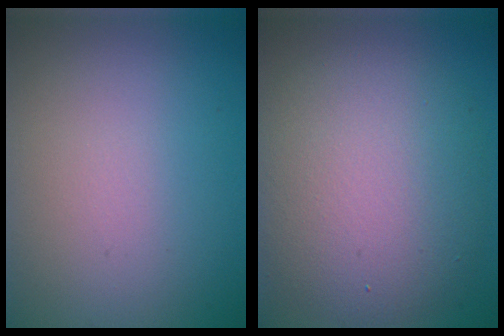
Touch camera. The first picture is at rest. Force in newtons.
{"total": 8.6, "press": 8.6, "slide": 0.5}